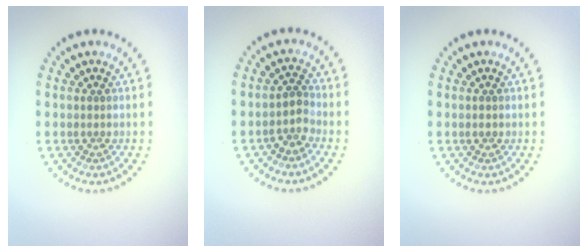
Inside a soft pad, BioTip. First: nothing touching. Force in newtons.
{"total": 1.9, "press": 1.5, "slide": 1.1}
{"total": 0.8, "press": 0.8, "slide": 0.0}